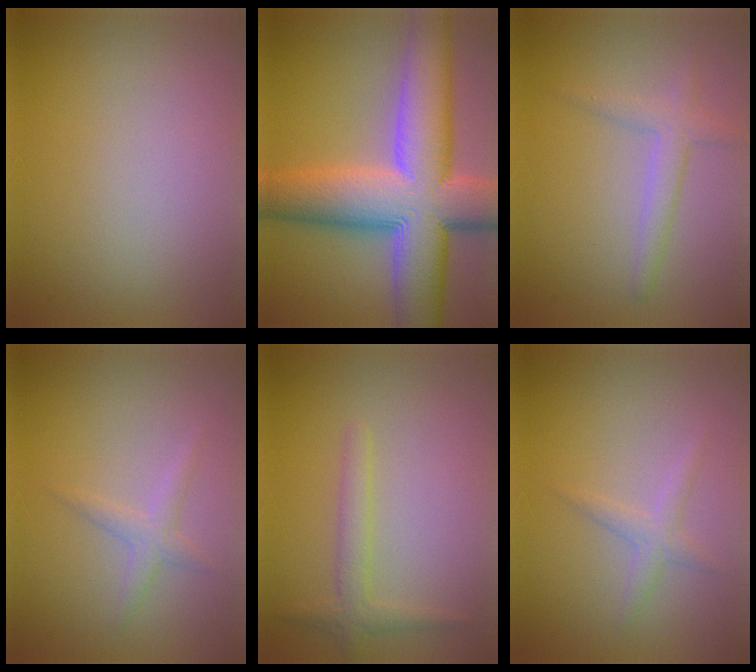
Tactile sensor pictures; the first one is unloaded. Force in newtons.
{"total": 13.7, "press": 13.7, "slide": 0.6}
{"total": 1.7, "press": 1.7, "slide": 0.2}
{"total": 1.6, "press": 1.6, "slide": 0.0}
{"total": 1.9, "press": 1.9, "slide": 0.1}
{"total": 1.6, "press": 1.6, "slide": 0.0}